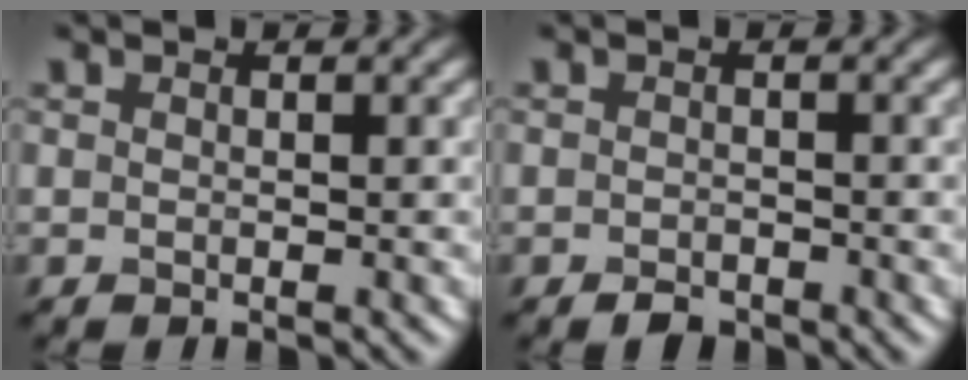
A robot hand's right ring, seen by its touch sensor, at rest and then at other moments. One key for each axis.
{"total": 1.5, "fx": -1.2, "fy": 0.8, "fz": 0.6, "tx": -0.010, "ty": -0.001, "tz": -0.023}